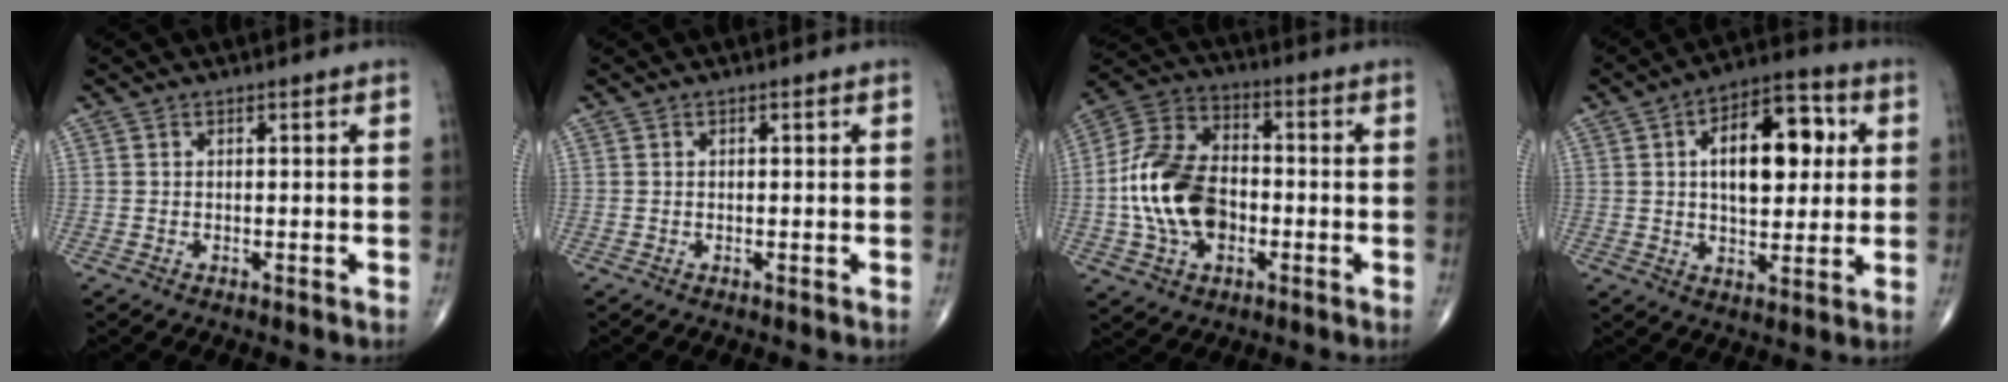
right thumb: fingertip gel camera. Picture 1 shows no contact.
{"total": 0.0}
{"total": 16.5, "force": [-2.5, 10.7, 12.3], "torque": [-0.226, 0.031, -0.047]}
{"total": 15.6, "force": [3.2, 8.2, 12.9], "torque": [-0.163, 0.009, 0.044]}